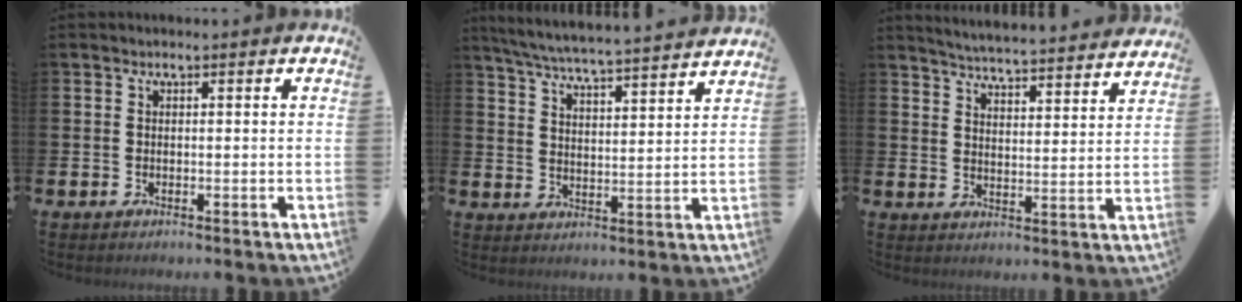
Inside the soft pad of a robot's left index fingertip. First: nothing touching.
{"total": 6.2, "force": [6.0, -0.1, 1.6], "torque": [-0.057, -0.046, 0.105]}
{"total": 5.4, "force": [5.3, 0.0, 0.4], "torque": [-0.026, -0.046, 0.091]}